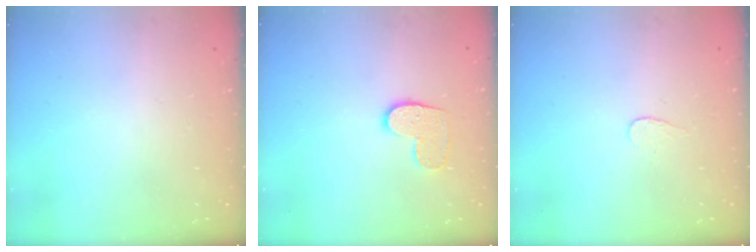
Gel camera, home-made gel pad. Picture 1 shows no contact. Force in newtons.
{"total": 8.0, "press": 8.0, "slide": 0.4}
{"total": 2.7, "press": 2.7, "slide": 0.3}